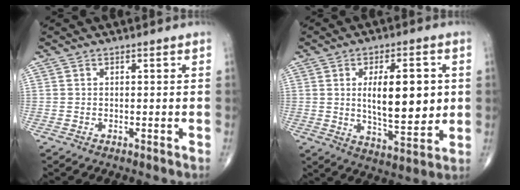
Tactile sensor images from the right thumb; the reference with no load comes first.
{"total": 14.3, "force": [1.7, 5.8, 13.0], "torque": [-0.183, -0.021, 0.035]}